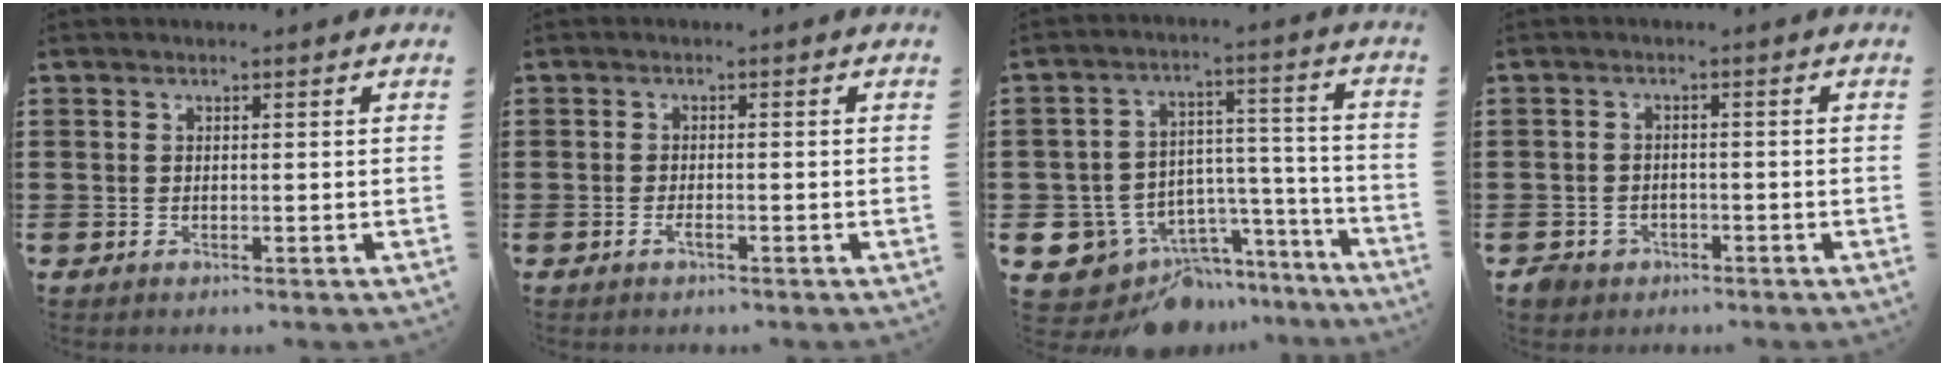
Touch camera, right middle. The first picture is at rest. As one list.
[{"total": 1.3, "force": [-0.7, 0.2, 1.1], "torque": [-0.029, -0.007, -0.013]}, {"total": 8.2, "force": [-6.3, 5.3, 0.8], "torque": [-0.024, 0.009, -0.107]}, {"total": 1.9, "force": [-1.6, 1.1, 0.0], "torque": [-0.007, 0.002, -0.036]}]